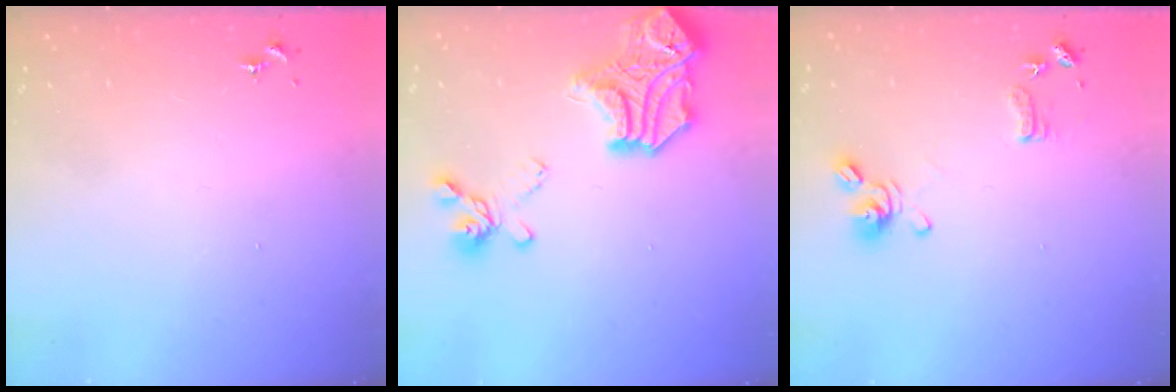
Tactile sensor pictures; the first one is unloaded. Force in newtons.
{"total": 21.4, "press": 21.4, "slide": 1.4}
{"total": 9.8, "press": 9.7, "slide": 1.7}